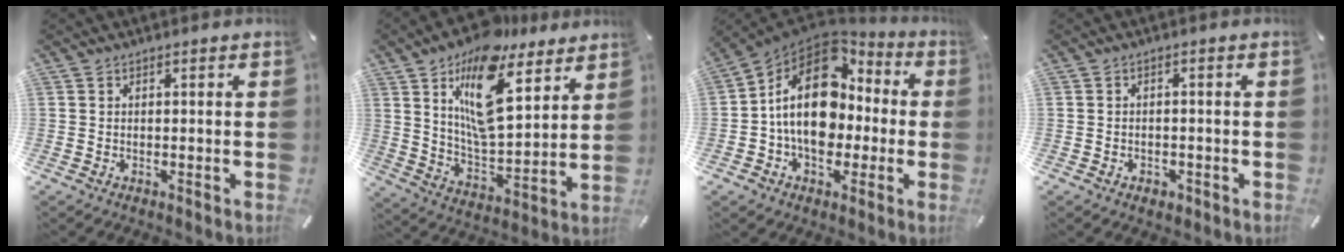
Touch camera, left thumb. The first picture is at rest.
{"total": 19.7, "force": [11.0, 9.9, 13.0], "torque": [-0.245, -0.056, 0.192]}
{"total": 18.3, "force": [0.3, 13.7, 12.2], "torque": [-0.223, 0.004, 0.007]}
{"total": 2.0, "force": [-1.0, 1.5, 0.8], "torque": [-0.015, 0.004, -0.021]}